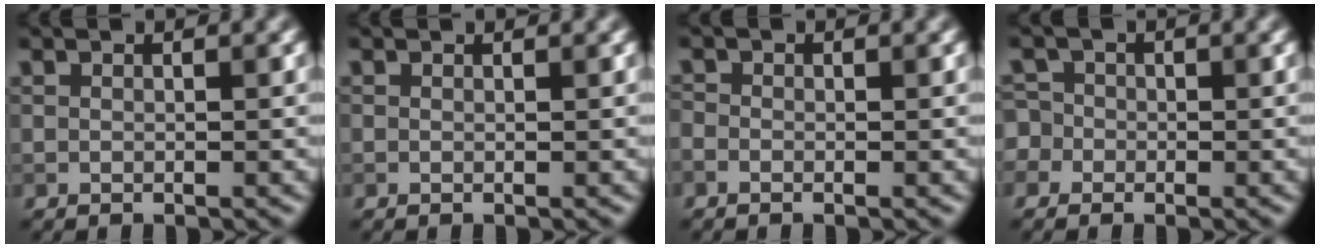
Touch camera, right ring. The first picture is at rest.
{"total": 0.6, "force": [0.6, 0.0, 0.1], "torque": [-0.003, -0.002, 0.005]}
{"total": 0.8, "force": [-0.4, 0.5, 0.3], "torque": [-0.006, -0.004, -0.010]}
{"total": 3.1, "force": [-0.9, 2.8, 0.8], "torque": [0.003, 0.017, -0.042]}